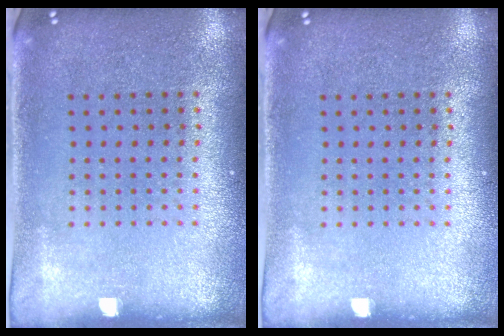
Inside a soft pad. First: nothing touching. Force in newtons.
{"total": 0.0}